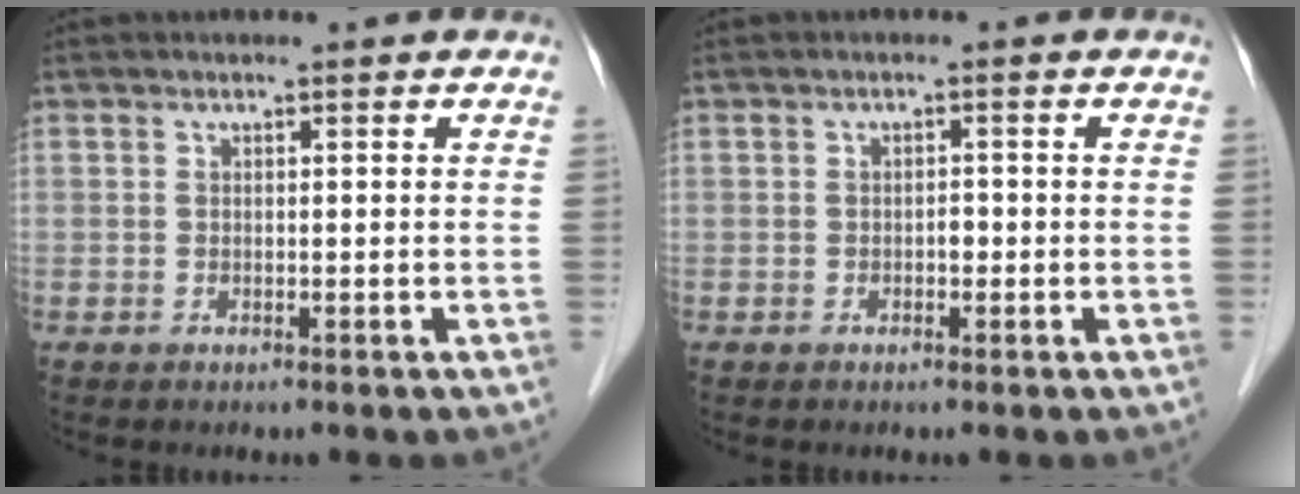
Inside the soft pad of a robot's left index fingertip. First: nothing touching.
{"total": 0.9, "force": [-0.4, 0.5, 0.7], "torque": [-0.008, 0.003, -0.007]}